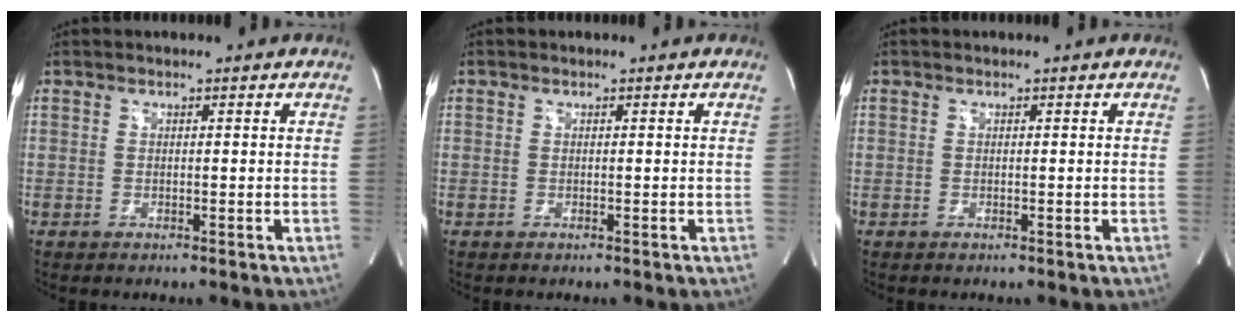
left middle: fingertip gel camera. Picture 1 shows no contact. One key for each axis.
{"total": 0.0}
{"total": 0.0}